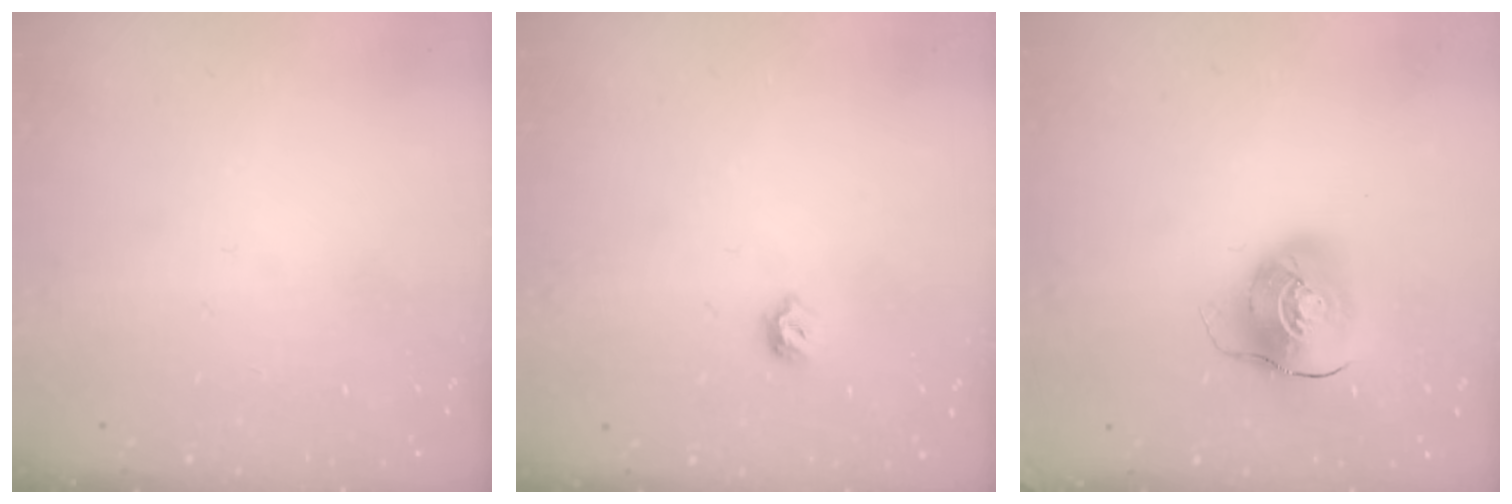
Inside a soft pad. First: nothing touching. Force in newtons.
{"total": 6.1, "press": 6.0, "slide": 1.1}
{"total": 10.2, "press": 10.1, "slide": 1.3}